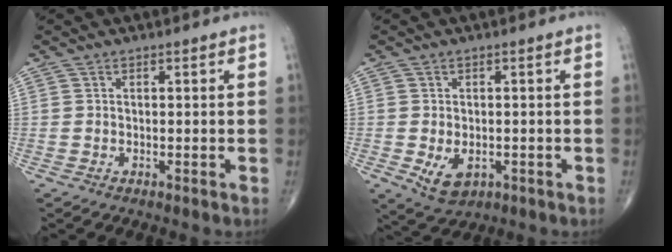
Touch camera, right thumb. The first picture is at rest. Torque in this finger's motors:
{"motor_torque": [-0.04, 0.17, 0.33, 0.20, 0.08]}